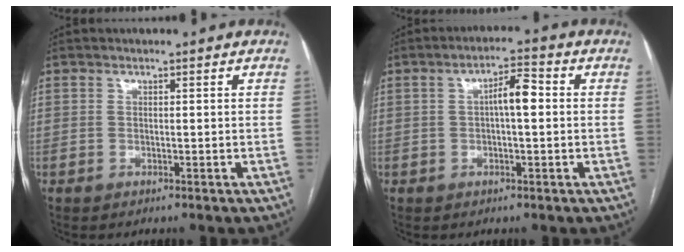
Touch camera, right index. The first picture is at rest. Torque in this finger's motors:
{"motor_torque": [0.43, -0.13, 0.12, 0.08]}